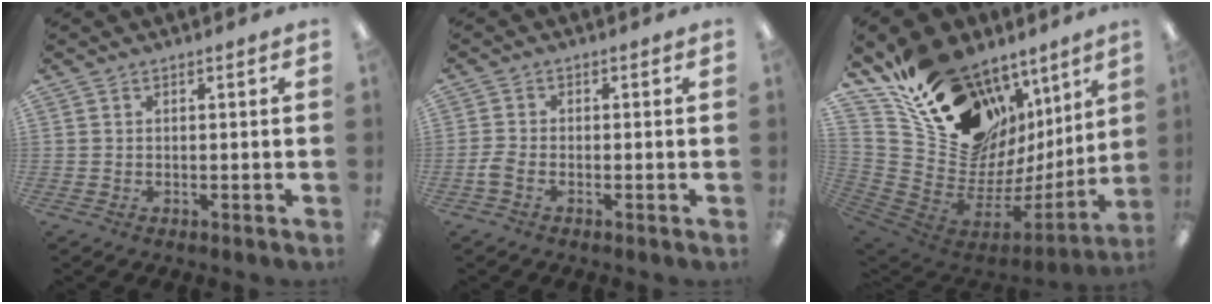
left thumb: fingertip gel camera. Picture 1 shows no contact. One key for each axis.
{"total": 2.6, "fx": -1.1, "fy": 1.5, "fz": 1.8, "tx": -0.043, "ty": 0.000, "tz": -0.022}
{"total": 21.1, "fx": 14.4, "fy": 12.5, "fz": 9.1, "tx": -0.127, "ty": -0.123, "tz": 0.296}